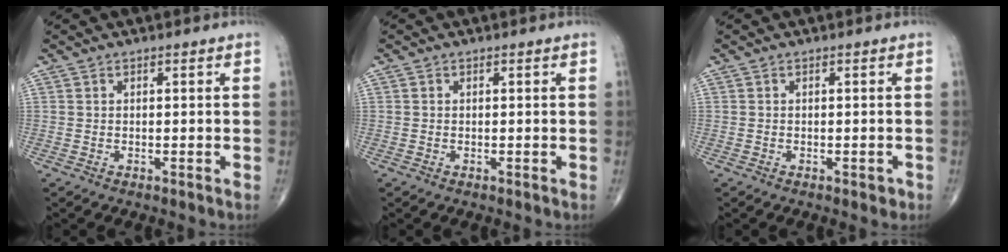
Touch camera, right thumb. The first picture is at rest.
{"total": 0.0}
{"total": 1.0, "force": [-0.5, 0.6, 0.7], "torque": [-0.007, -0.001, -0.007]}